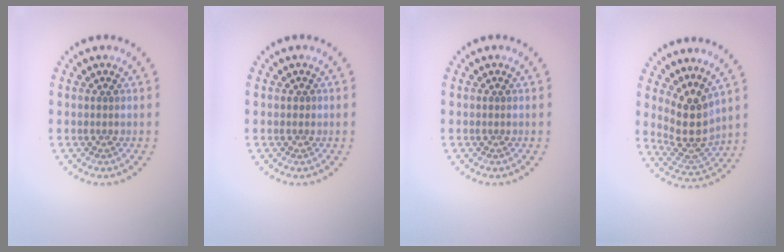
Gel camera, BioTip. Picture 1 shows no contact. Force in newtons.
{"total": 0.7, "press": 0.7, "slide": 0.1}
{"total": 0.0}
{"total": 4.0, "press": 3.0, "slide": 2.6}